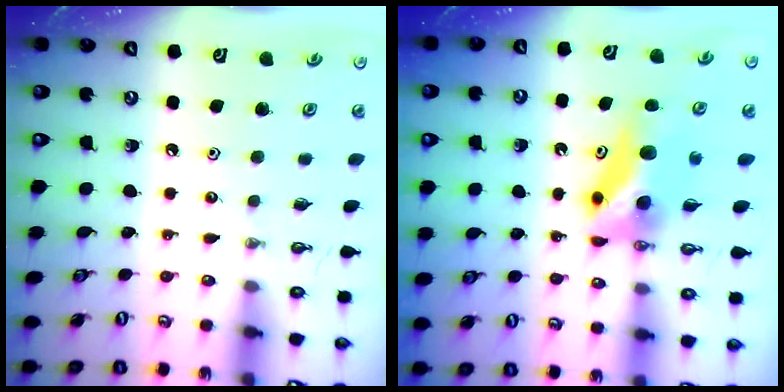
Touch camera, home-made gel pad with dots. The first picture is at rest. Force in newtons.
{"total": 6.6, "press": 6.6, "slide": 0.5}